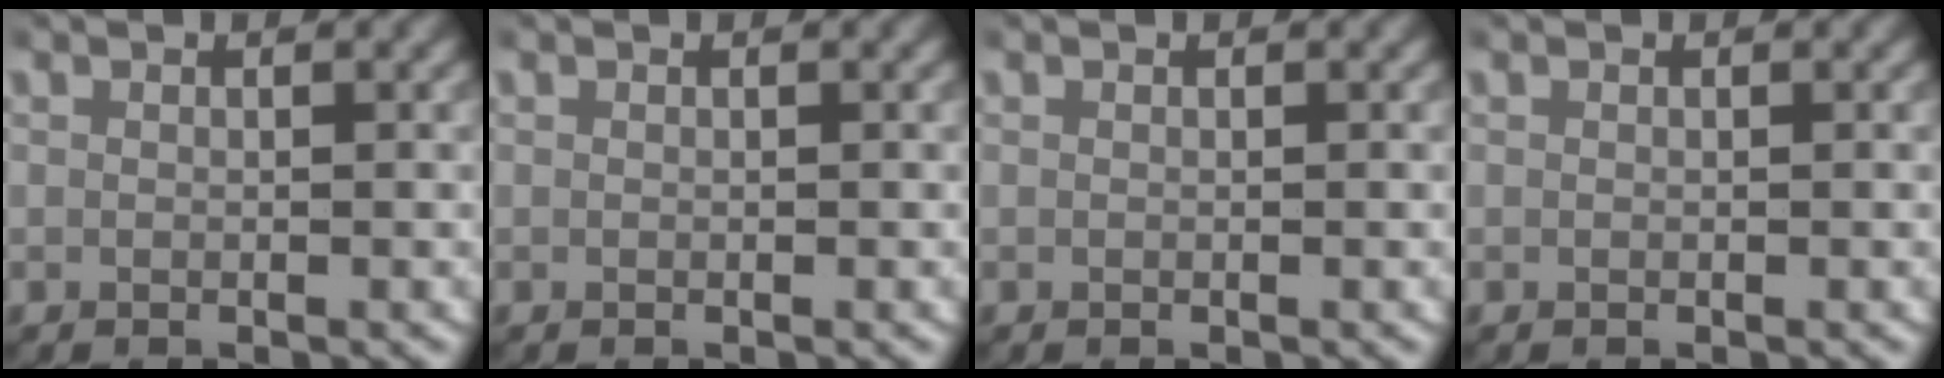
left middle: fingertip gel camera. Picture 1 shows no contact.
{"total": 0.0}
{"total": 0.0}
{"total": 0.0}